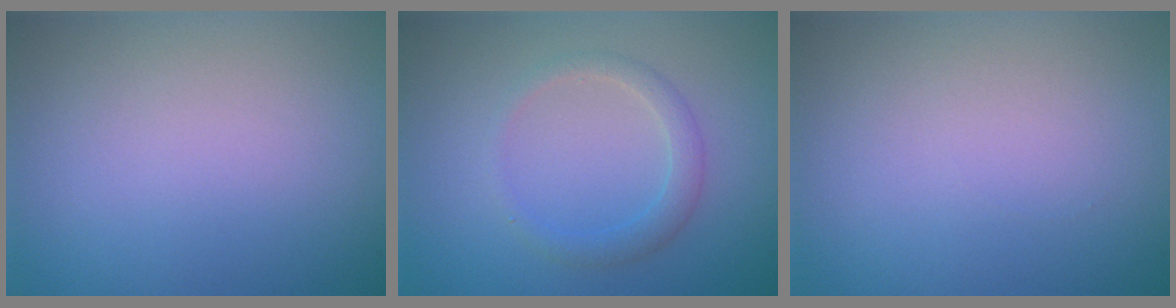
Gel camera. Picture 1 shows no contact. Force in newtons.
{"total": 1.9, "press": 1.9, "slide": 0.1}
{"total": 0.0}